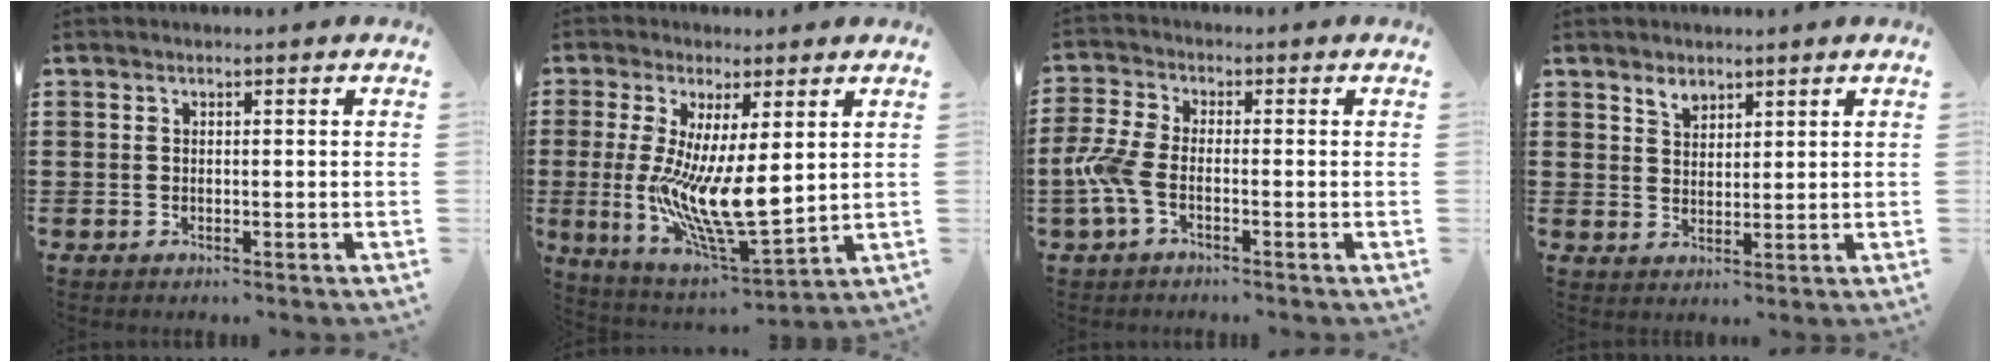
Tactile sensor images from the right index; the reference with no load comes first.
{"total": 11.3, "force": [0.4, 3.6, 10.7], "torque": [-0.198, -0.026, 0.011]}
{"total": 5.4, "force": [-1.9, 2.1, 4.5], "torque": [-0.120, -0.010, -0.044]}
{"total": 2.3, "force": [2.1, 1.0, 0.5], "torque": [-0.015, 0.001, 0.040]}